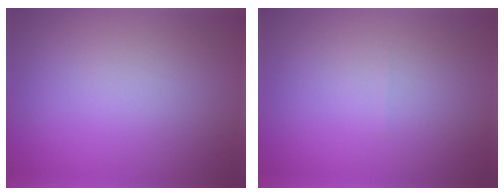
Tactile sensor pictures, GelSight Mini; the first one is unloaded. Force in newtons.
{"total": 0.0}